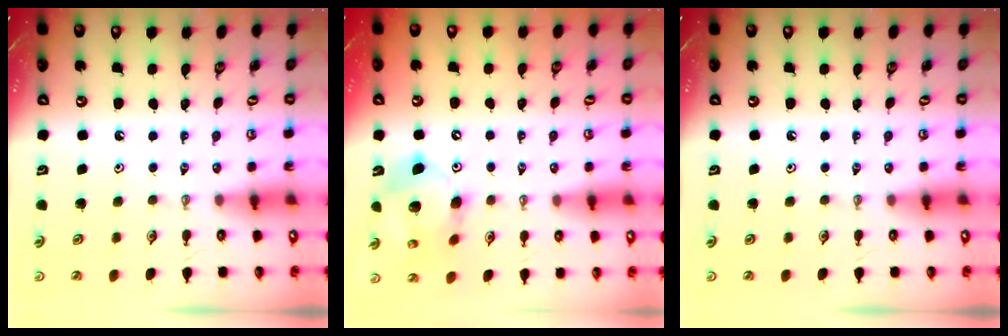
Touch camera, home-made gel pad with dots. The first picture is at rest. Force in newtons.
{"total": 12.7, "press": 12.3, "slide": 3.0}
{"total": 0.0}